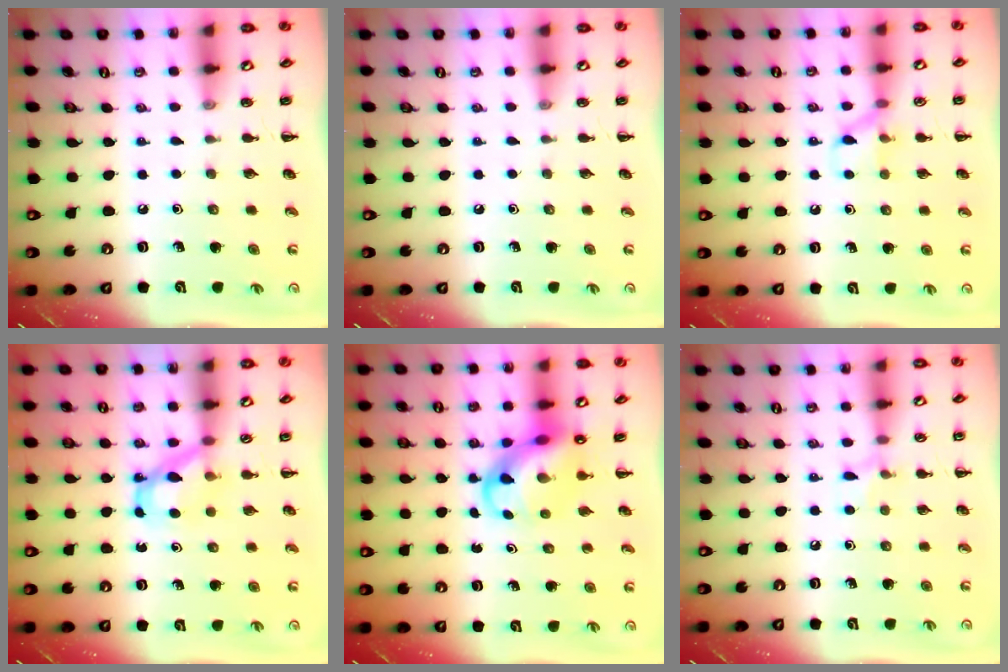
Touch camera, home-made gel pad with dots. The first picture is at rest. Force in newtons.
{"total": 0.0}
{"total": 7.3, "press": 7.2, "slide": 0.3}
{"total": 6.3, "press": 6.2, "slide": 0.4}
{"total": 8.7, "press": 8.3, "slide": 2.5}
{"total": 5.7, "press": 5.4, "slide": 1.8}